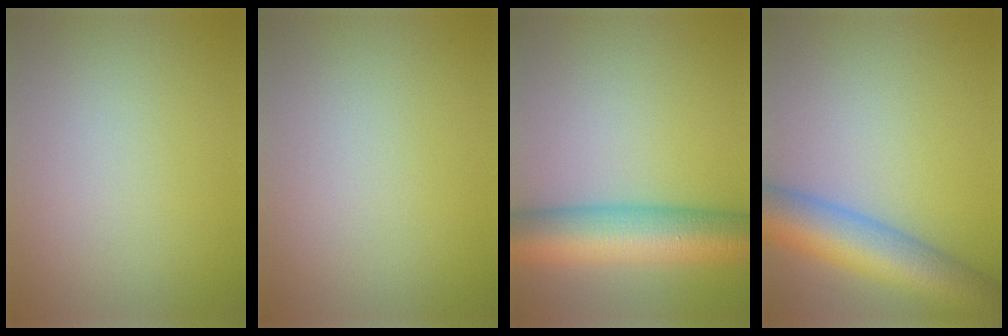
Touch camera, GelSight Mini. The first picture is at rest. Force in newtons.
{"total": 0.0}
{"total": 9.7, "press": 9.7, "slide": 0.3}
{"total": 8.8, "press": 8.8, "slide": 0.3}